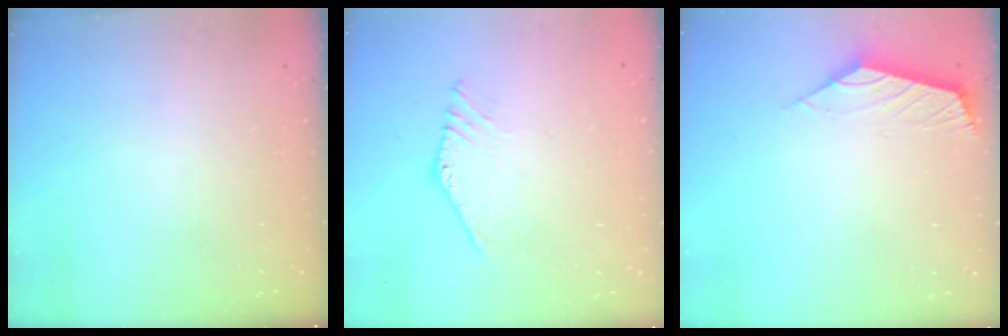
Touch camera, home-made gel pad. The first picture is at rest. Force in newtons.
{"total": 1.6, "press": 1.6, "slide": 0.1}
{"total": 2.6, "press": 2.5, "slide": 0.6}